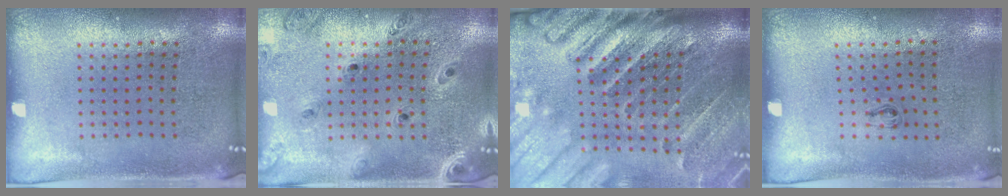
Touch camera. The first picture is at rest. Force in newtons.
{"total": 0.9, "press": 0.9, "slide": 0.1}
{"total": 4.3, "press": 3.3, "slide": 2.8}
{"total": 0.5, "press": 0.3, "slide": 0.5}